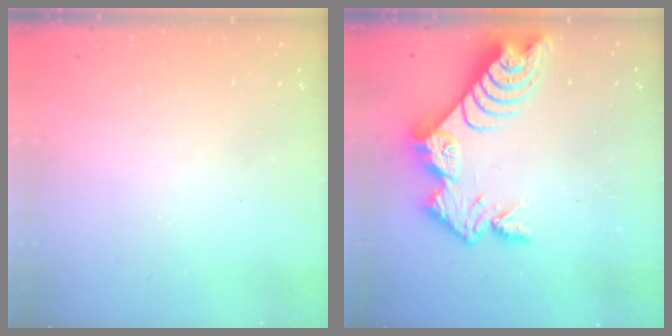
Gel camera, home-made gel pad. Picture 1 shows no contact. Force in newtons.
{"total": 12.8, "press": 12.8, "slide": 1.0}